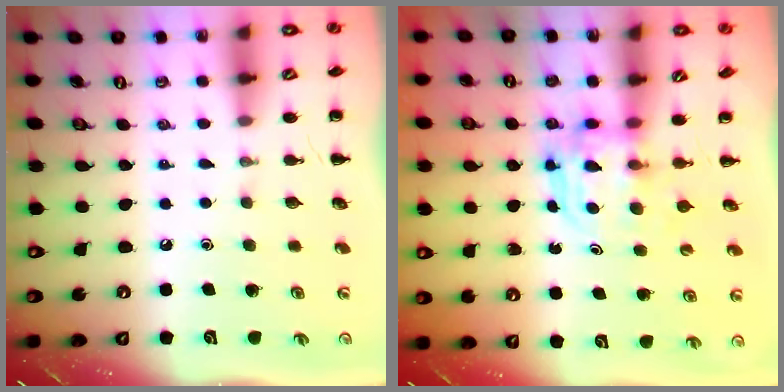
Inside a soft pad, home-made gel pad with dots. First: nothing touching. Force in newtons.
{"total": 3.6, "press": 3.6, "slide": 0.3}